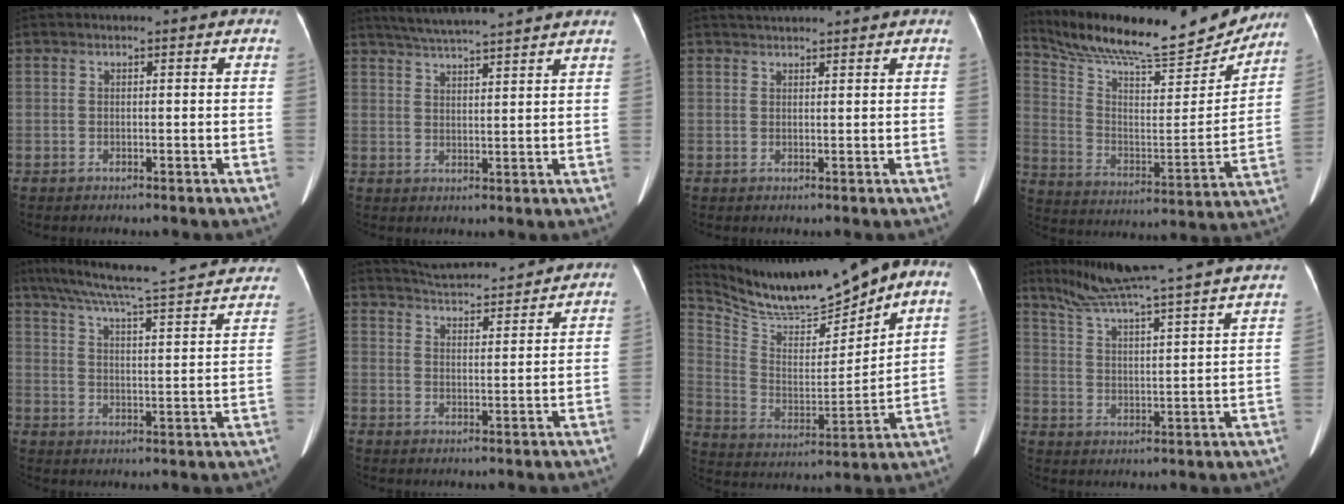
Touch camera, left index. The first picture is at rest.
{"total": 11.3, "force": [10.2, -0.6, 5.0], "torque": [-0.089, 0.026, 0.145]}
{"total": 3.9, "force": [3.7, -0.1, 1.2], "torque": [-0.018, 0.032, 0.058]}
{"total": 24.7, "force": [22.1, 3.7, 10.3], "torque": [-0.187, -0.029, 0.333]}
{"total": 27.4, "force": [23.5, 2.8, 13.8], "torque": [-0.216, -0.014, 0.296]}
{"total": 13.0, "force": [12.4, 1.2, 3.8], "torque": [-0.069, 0.022, 0.180]}
{"total": 15.6, "force": [13.5, 1.0, 7.7], "torque": [-0.153, 0.009, 0.251]}
{"total": 26.0, "force": [23.0, -1.2, 12.0], "torque": [-0.199, -0.029, 0.312]}